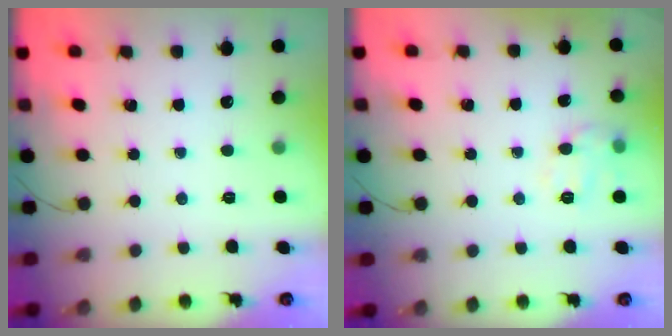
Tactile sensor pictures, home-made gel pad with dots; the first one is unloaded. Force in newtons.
{"total": 9.5, "press": 9.5, "slide": 0.3}